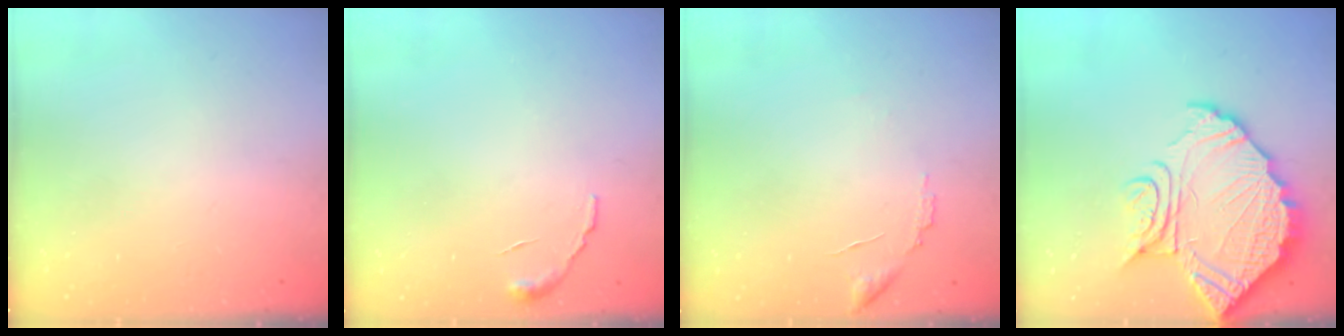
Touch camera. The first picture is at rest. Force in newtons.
{"total": 5.0, "press": 5.0, "slide": 0.2}
{"total": 6.9, "press": 6.9, "slide": 0.4}
{"total": 16.9, "press": 16.8, "slide": 1.5}